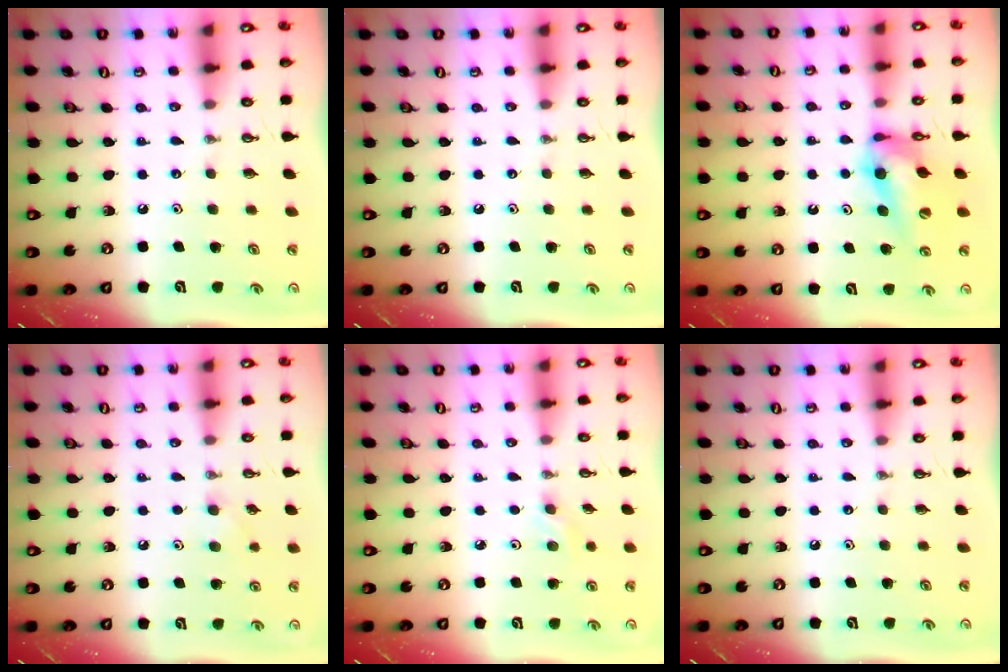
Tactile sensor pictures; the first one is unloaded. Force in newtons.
{"total": 0.0}
{"total": 11.0, "press": 10.9, "slide": 1.1}
{"total": 6.4, "press": 6.2, "slide": 1.7}
{"total": 2.6, "press": 2.5, "slide": 0.8}
{"total": 0.0}